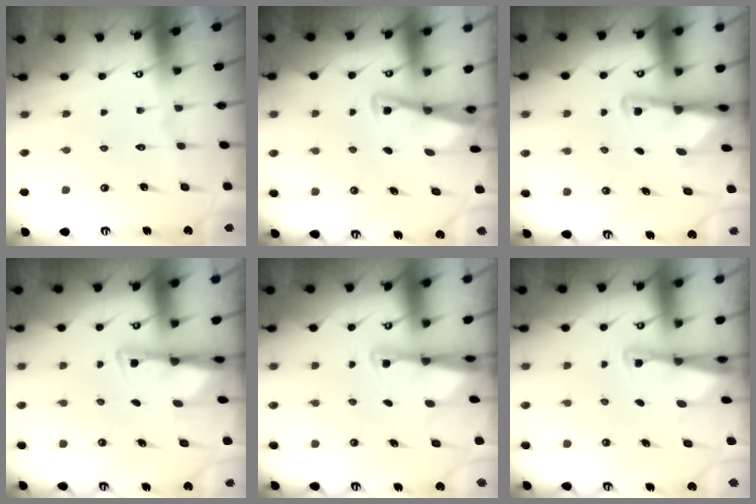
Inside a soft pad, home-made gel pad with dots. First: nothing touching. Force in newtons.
{"total": 3.0, "press": 2.9, "slide": 0.4}
{"total": 2.9, "press": 2.8, "slide": 0.6}
{"total": 2.7, "press": 2.6, "slide": 0.7}
{"total": 2.7, "press": 2.6, "slide": 0.5}
{"total": 2.6, "press": 2.6, "slide": 0.2}